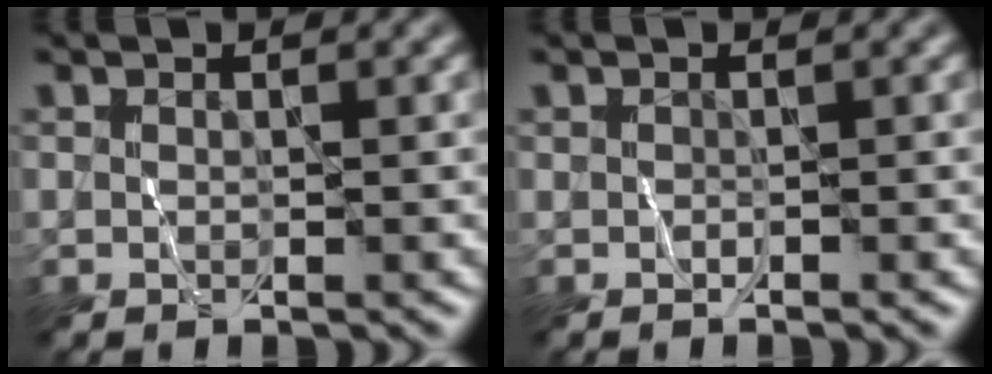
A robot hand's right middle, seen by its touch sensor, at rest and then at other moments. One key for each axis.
{"total": 0.0}